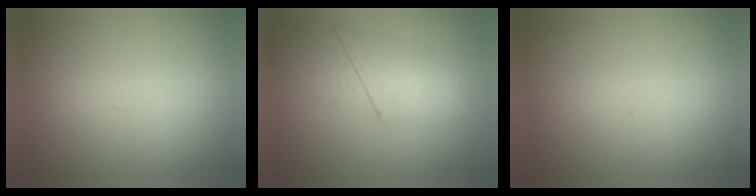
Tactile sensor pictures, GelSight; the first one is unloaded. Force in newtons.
{"total": 2.3}
{"total": 1.1}